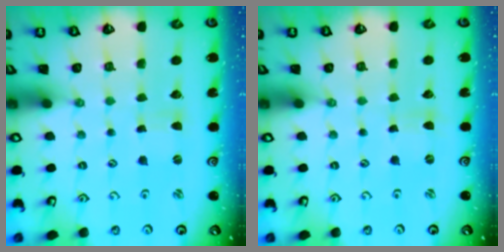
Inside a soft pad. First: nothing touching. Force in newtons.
{"total": 0.0}